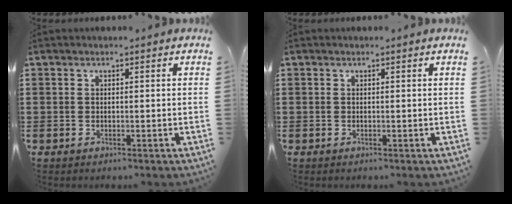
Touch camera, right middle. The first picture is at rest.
{"total": 0.0}